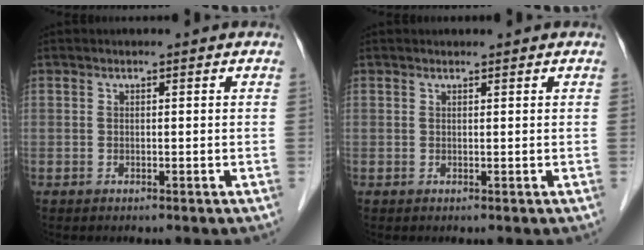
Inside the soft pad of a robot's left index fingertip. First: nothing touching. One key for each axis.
{"total": 0.8, "fx": 0.8, "fy": 0.1, "fz": 0.1, "tx": -0.008, "ty": 0.006, "tz": 0.014}